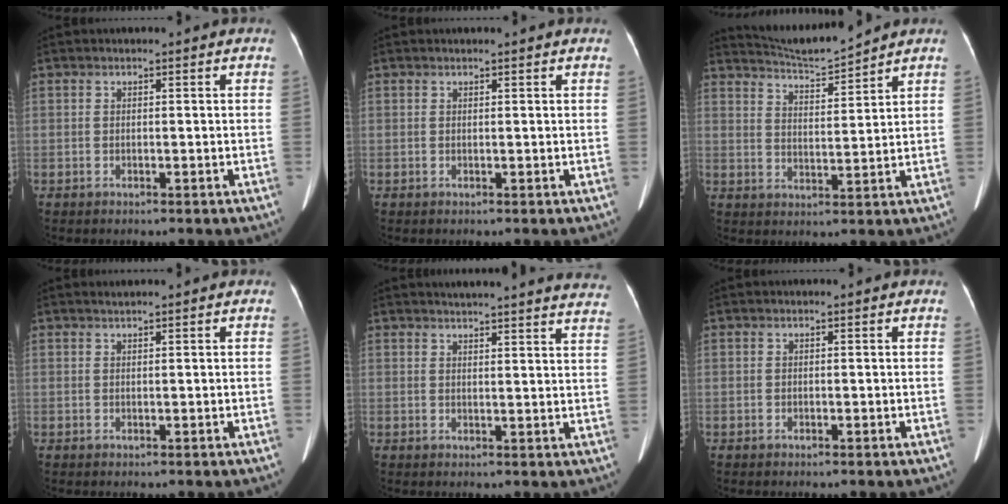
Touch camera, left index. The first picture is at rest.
{"total": 0.9, "force": [0.8, 0.0, 0.3], "torque": [-0.013, 0.007, 0.012]}
{"total": 6.8, "force": [6.7, -1.1, 0.6], "torque": [-0.024, -0.002, 0.124]}
{"total": 0.5, "force": [0.5, -0.1, 0.3], "torque": [-0.008, 0.005, 0.014]}
{"total": 20.2, "force": [19.1, 1.3, 6.4], "torque": [-0.083, -0.047, 0.209]}
{"total": 0.0}